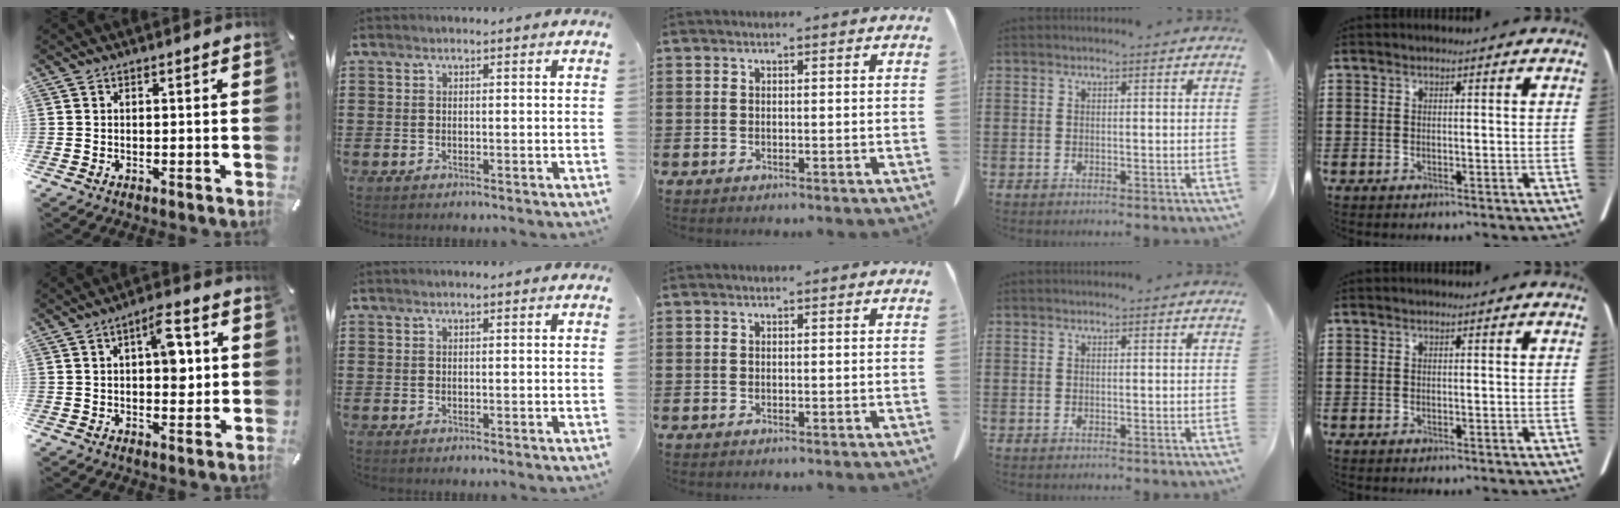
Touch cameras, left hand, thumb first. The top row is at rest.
{"thumb": {"total": 9.3, "force": [1.9, 4.8, 7.7], "torque": [-0.087, -0.009, 0.025]}}